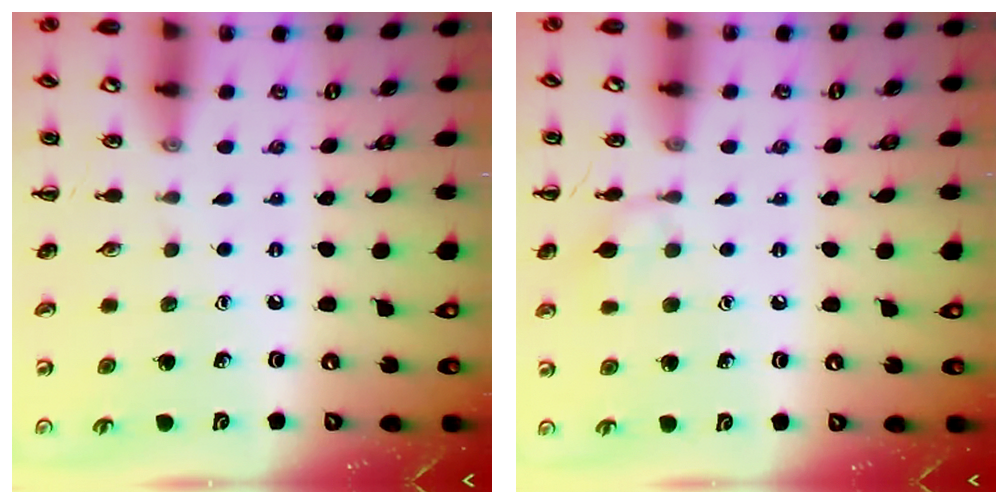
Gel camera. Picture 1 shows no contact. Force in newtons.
{"total": 6.9, "press": 6.5, "slide": 2.2}